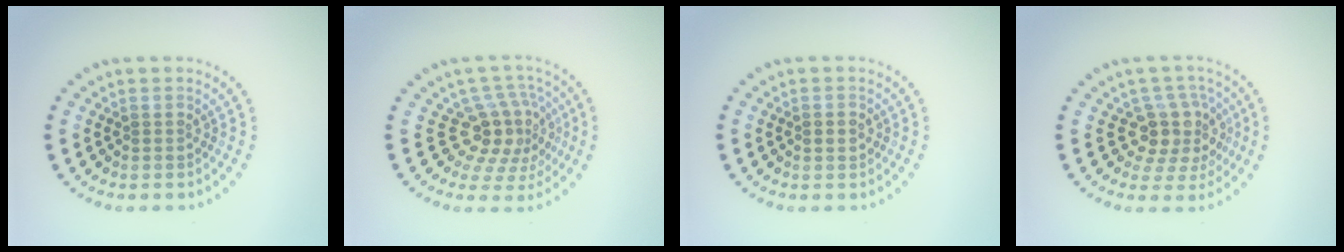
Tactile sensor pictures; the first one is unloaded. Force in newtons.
{"total": 4.1, "press": 3.0, "slide": 2.8}
{"total": 1.4, "press": 1.4, "slide": 0.1}
{"total": 3.9, "press": 3.1, "slide": 2.4}